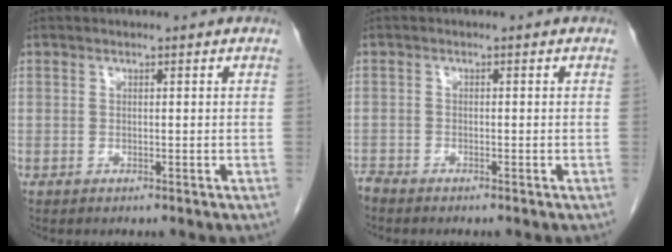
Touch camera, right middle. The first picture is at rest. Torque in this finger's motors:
{"motor_torque": [0.15, -0.35, 0.07, 0.06]}